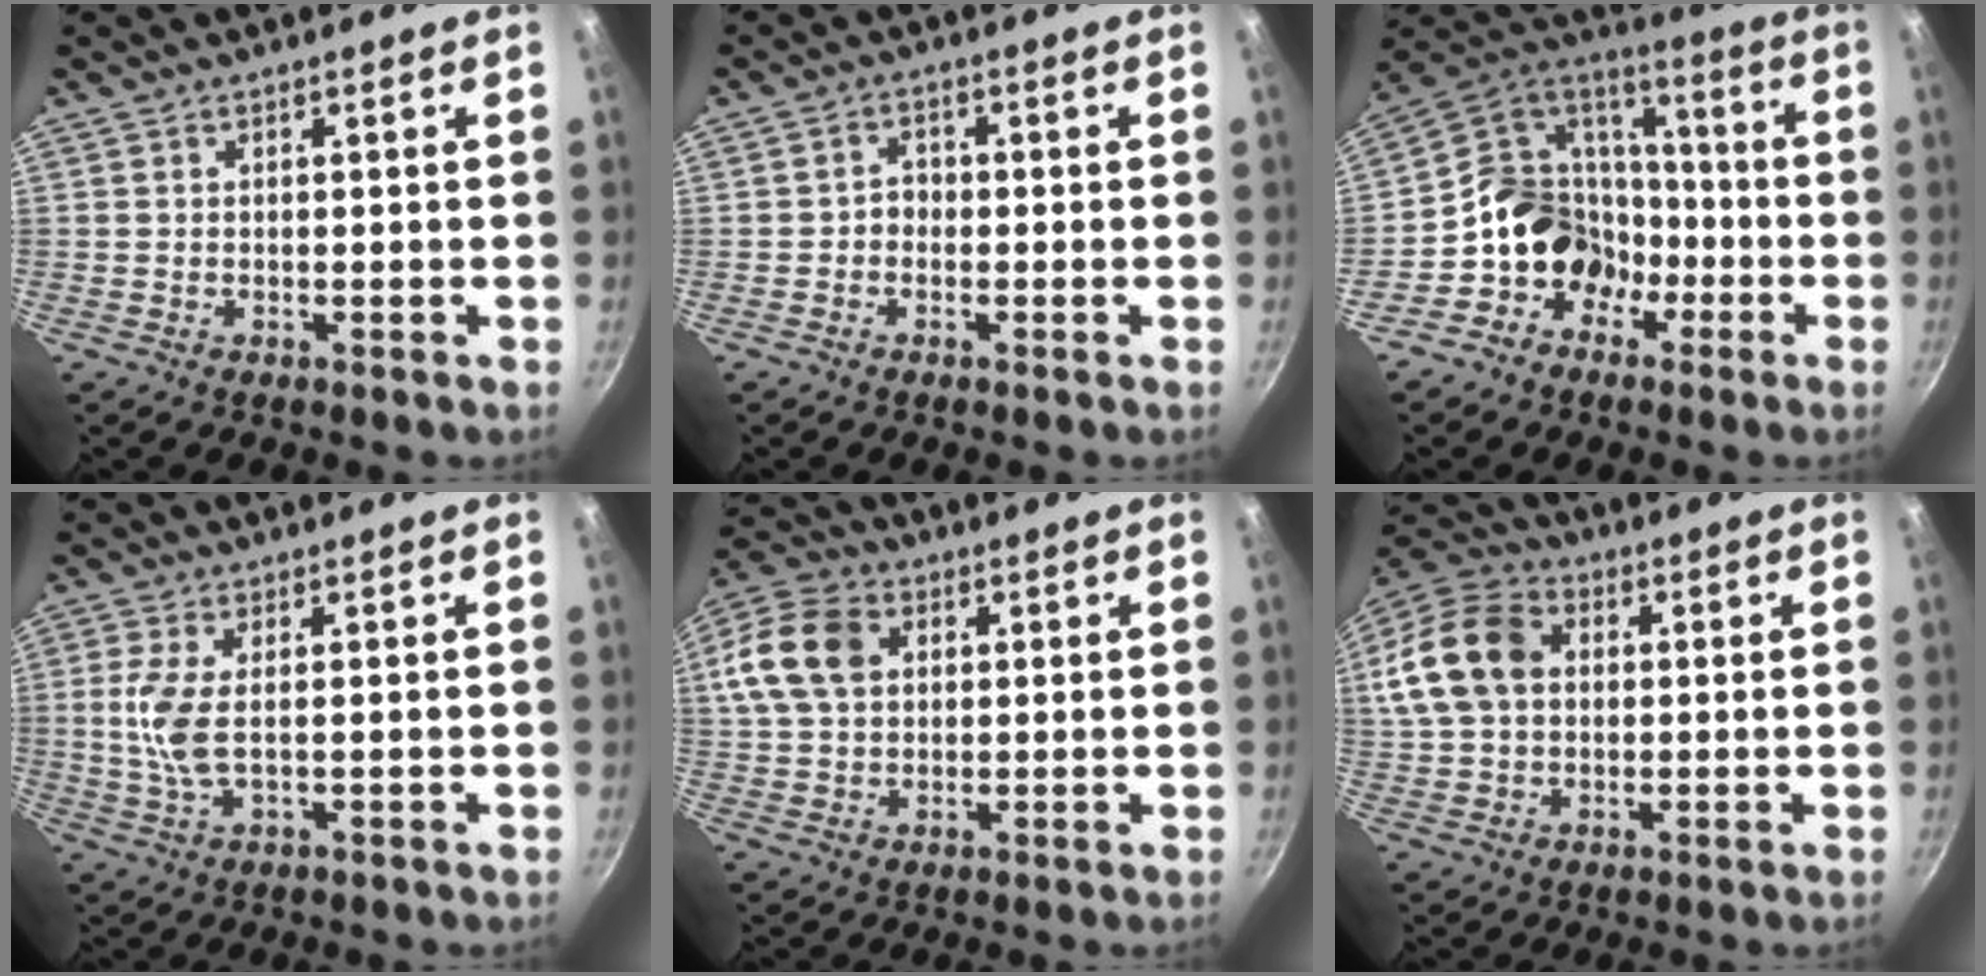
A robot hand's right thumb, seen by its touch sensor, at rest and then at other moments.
{"total": 2.2, "force": [-0.8, 1.9, 1.0], "torque": [-0.002, 0.014, -0.017]}
{"total": 15.1, "force": [-5.9, 12.3, 6.6], "torque": [-0.052, 0.070, -0.113]}
{"total": 6.3, "force": [0.5, 2.5, 5.7], "torque": [-0.134, -0.001, 0.010]}
{"total": 14.1, "force": [3.3, 10.4, 8.8], "torque": [-0.174, 0.018, 0.051]}
{"total": 16.0, "force": [2.5, 11.8, 10.5], "torque": [-0.198, 0.029, 0.034]}